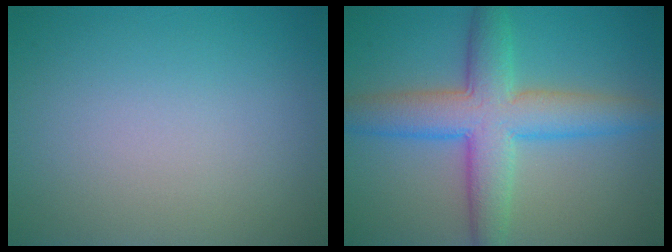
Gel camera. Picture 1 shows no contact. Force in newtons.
{"total": 7.4, "press": 7.4, "slide": 0.1}